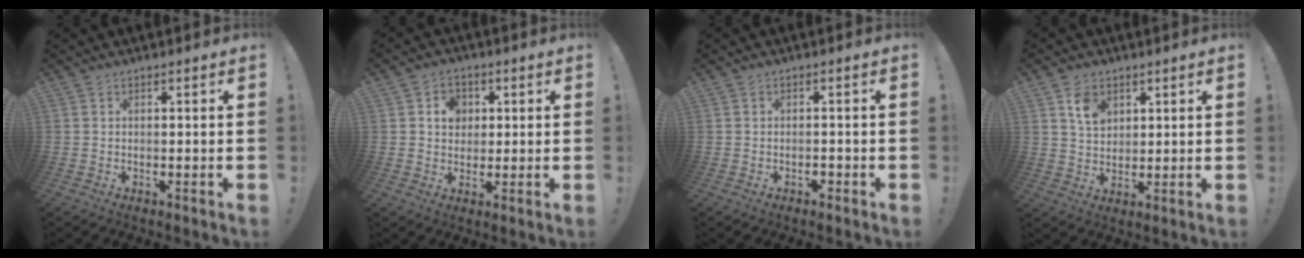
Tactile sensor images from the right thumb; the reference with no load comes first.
{"total": 6.1, "force": [1.5, 5.4, 2.6], "torque": [-0.033, 0.000, 0.027]}
{"total": 1.2, "force": [-1.0, 0.4, 0.5], "torque": [-0.009, 0.001, -0.018]}
{"total": 6.9, "force": [3.6, 4.9, 3.3], "torque": [-0.044, -0.014, 0.065]}